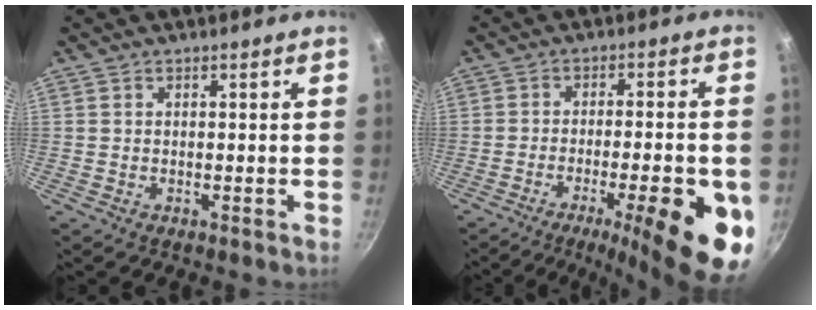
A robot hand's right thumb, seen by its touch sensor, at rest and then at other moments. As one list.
[{"total": 18.4, "force": [-7.0, 4.6, 16.3], "torque": [-0.204, 0.011, -0.097]}]